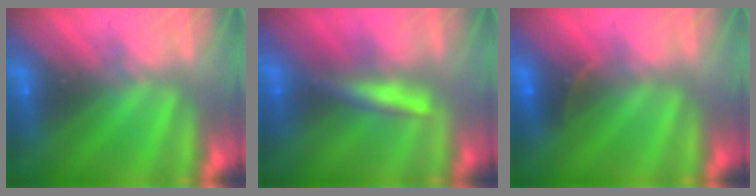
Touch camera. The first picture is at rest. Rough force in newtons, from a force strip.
{"total": 2.4}
{"total": 2.6}